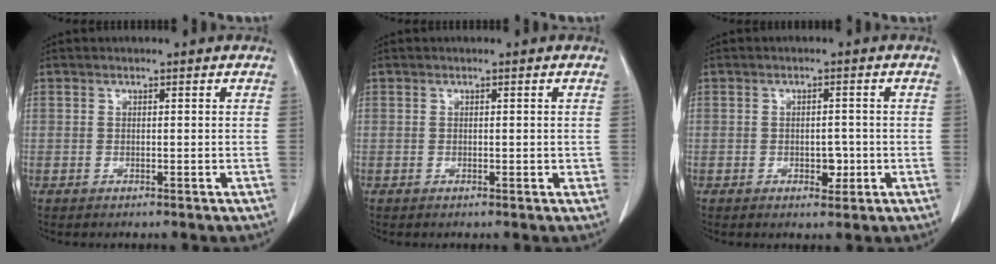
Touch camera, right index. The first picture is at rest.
{"total": 0.8, "force": [0.0, 0.5, 0.6], "torque": [-0.006, 0.001, 0.002]}
{"total": 2.7, "force": [-0.7, 1.6, 2.0], "torque": [-0.027, 0.005, -0.003]}